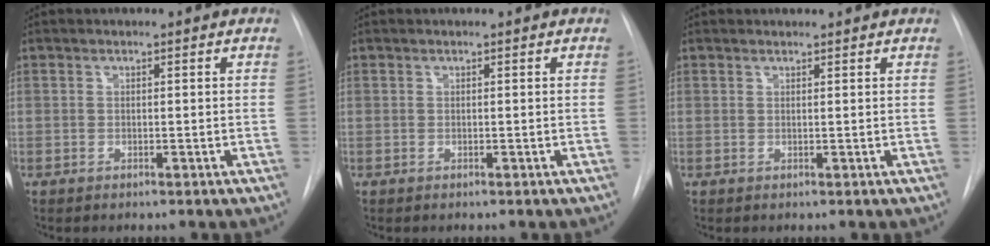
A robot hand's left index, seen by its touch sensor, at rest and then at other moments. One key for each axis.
{"total": 0.0}
{"total": 1.4, "fx": 1.4, "fy": 0.2, "fz": -0.1, "tx": -0.006, "ty": 0.009, "tz": 0.023}